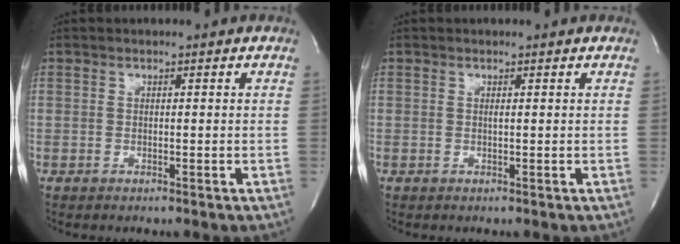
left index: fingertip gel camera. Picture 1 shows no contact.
{"total": 0.5, "force": [0.2, -0.1, 0.5], "torque": [-0.011, 0.003, 0.005]}